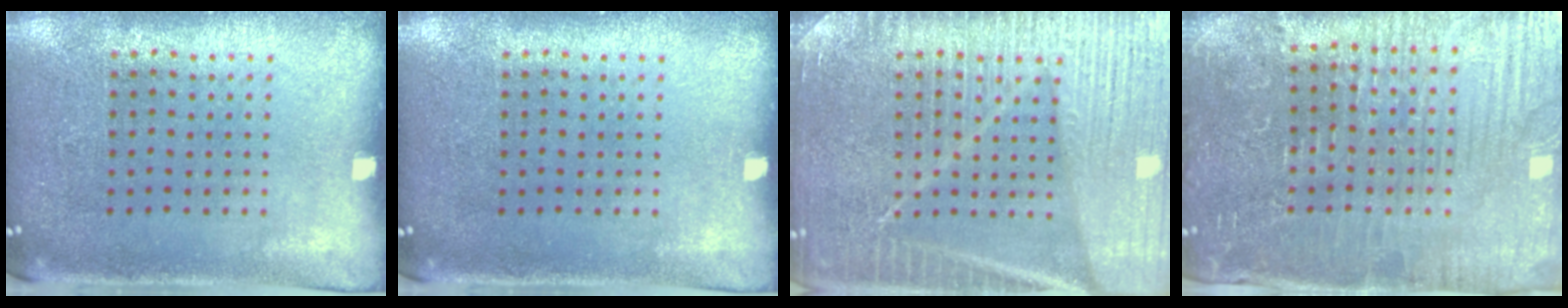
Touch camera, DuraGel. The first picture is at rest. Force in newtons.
{"total": 0.0}
{"total": 6.7, "press": 6.7, "slide": 1.0}
{"total": 4.6, "press": 4.4, "slide": 1.3}